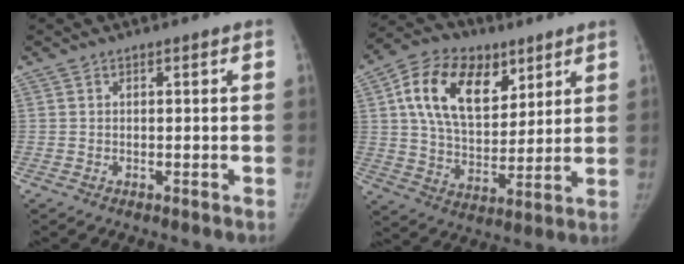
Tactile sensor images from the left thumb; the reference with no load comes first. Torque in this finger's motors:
{"motor_torque": [0.71, 0.80, 1.75, -1.02, 0.10]}